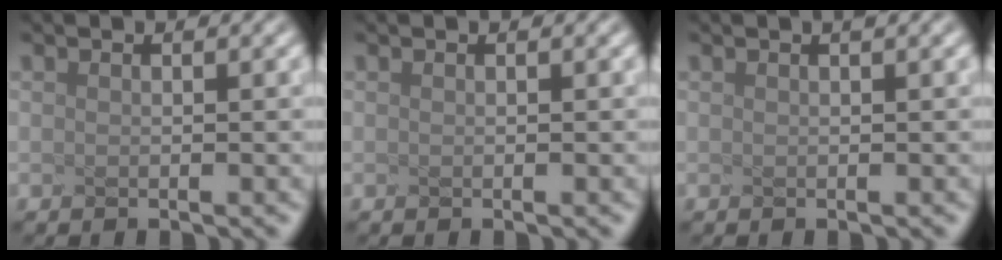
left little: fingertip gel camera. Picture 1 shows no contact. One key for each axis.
{"total": 0.0}
{"total": 0.7, "fx": 0.5, "fy": 0.2, "fz": 0.5, "tx": -0.007, "ty": 0.011, "tz": 0.004}